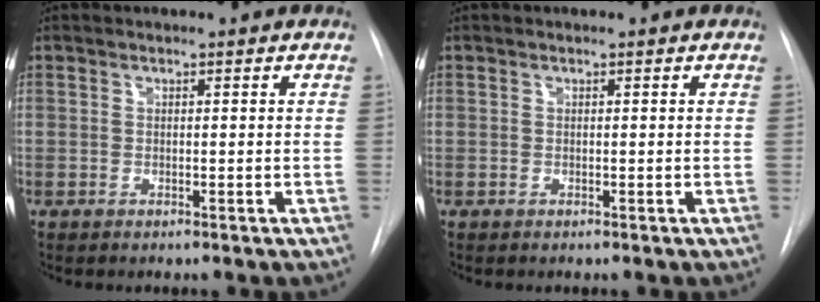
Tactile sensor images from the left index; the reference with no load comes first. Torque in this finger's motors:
{"motor_torque": [0.00, 0.00, 0.00, 0.00]}